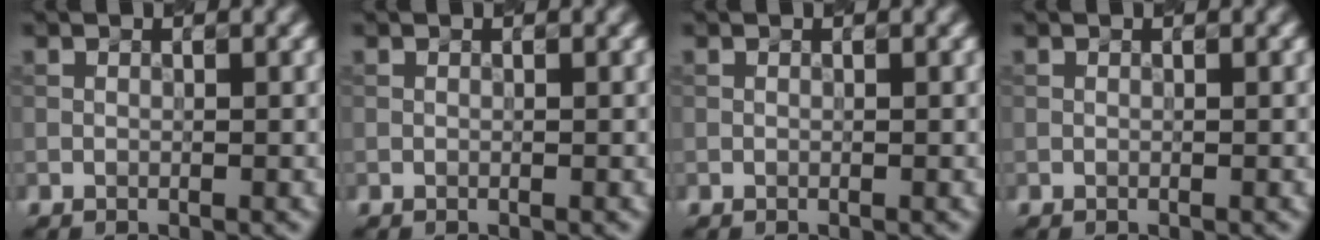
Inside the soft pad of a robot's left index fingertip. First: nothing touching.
{"total": 0.0}
{"total": 0.0}
{"total": 0.0}